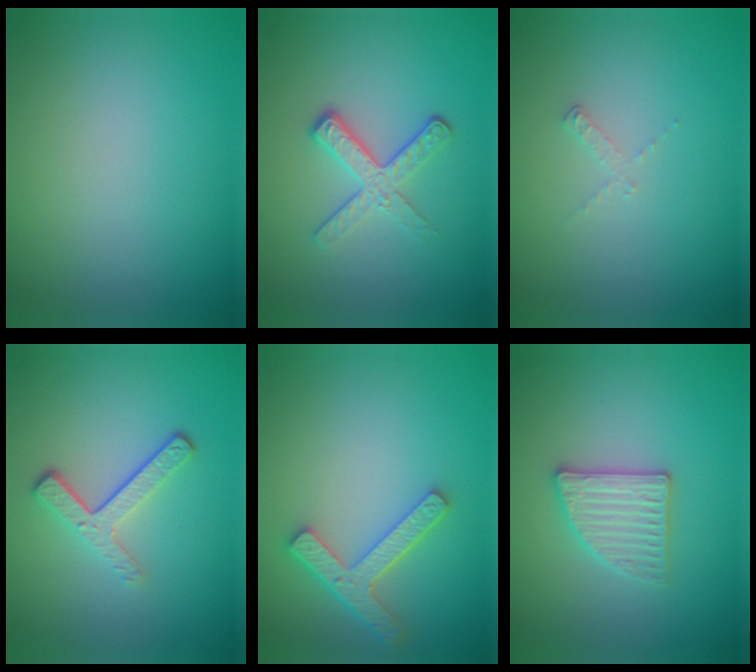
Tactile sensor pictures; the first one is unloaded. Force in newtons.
{"total": 3.5, "press": 2.4, "slide": 2.5}
{"total": 0.8, "press": 0.8, "slide": 0.1}
{"total": 3.4, "press": 2.3, "slide": 2.5}
{"total": 4.3, "press": 3.4, "slide": 2.6}
{"total": 2.8, "press": 2.8, "slide": 0.4}